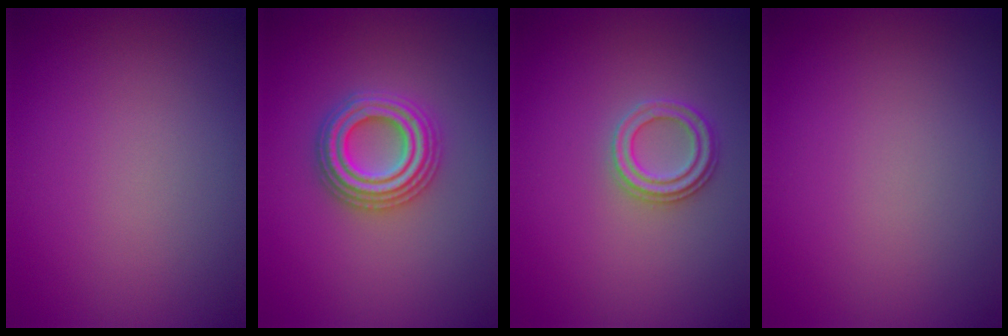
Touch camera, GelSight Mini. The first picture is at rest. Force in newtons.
{"total": 4.4, "press": 4.4, "slide": 0.7}
{"total": 2.3, "press": 2.2, "slide": 0.5}
{"total": 0.0}